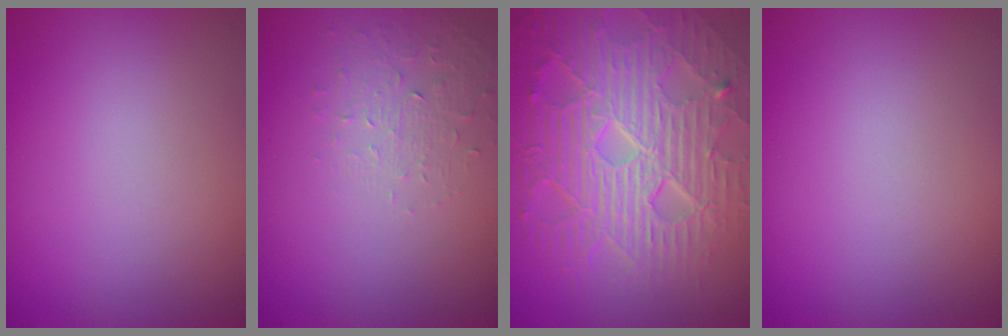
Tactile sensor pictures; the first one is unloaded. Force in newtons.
{"total": 1.4, "press": 0.7, "slide": 1.2}
{"total": 10.4, "press": 6.7, "slide": 7.9}
{"total": 0.0}